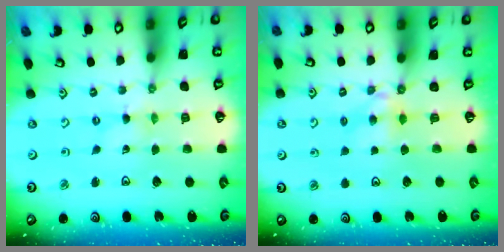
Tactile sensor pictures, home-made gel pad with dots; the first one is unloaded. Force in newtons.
{"total": 4.9, "press": 4.8, "slide": 0.7}